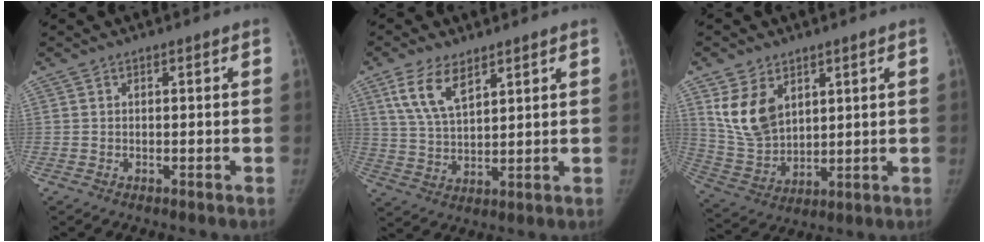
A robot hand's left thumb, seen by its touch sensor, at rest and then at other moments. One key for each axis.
{"total": 8.9, "fx": 5.1, "fy": 4.0, "fz": 6.0, "tx": -0.110, "ty": -0.016, "tz": 0.107}
{"total": 11.4, "fx": 4.9, "fy": 7.6, "fz": 6.9, "tx": -0.109, "ty": -0.022, "tz": 0.117}